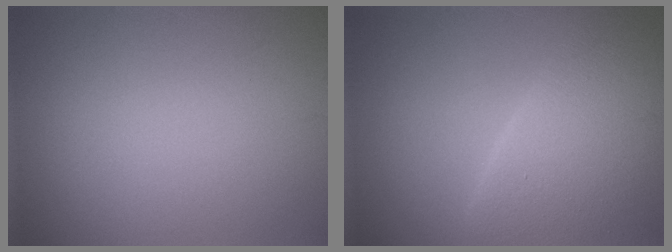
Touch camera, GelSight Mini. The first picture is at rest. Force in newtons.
{"total": 6.7, "press": 6.7, "slide": 0.2}